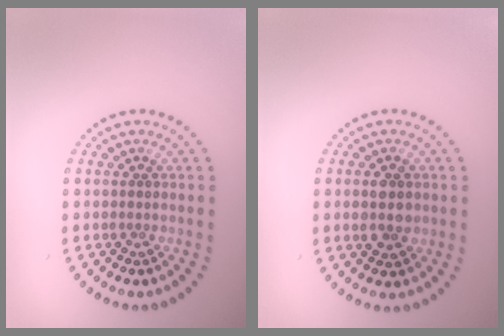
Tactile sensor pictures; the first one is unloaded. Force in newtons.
{"total": 2.6, "press": 2.5, "slide": 0.2}